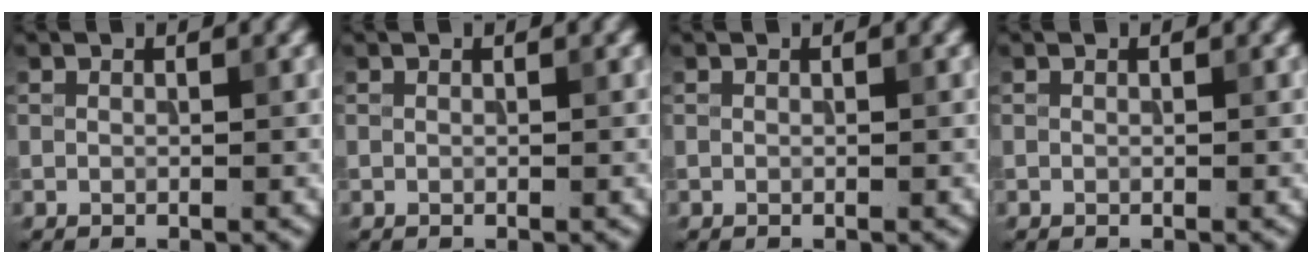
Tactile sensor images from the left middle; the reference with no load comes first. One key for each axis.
{"total": 0.0}
{"total": 0.0}
{"total": 0.0}